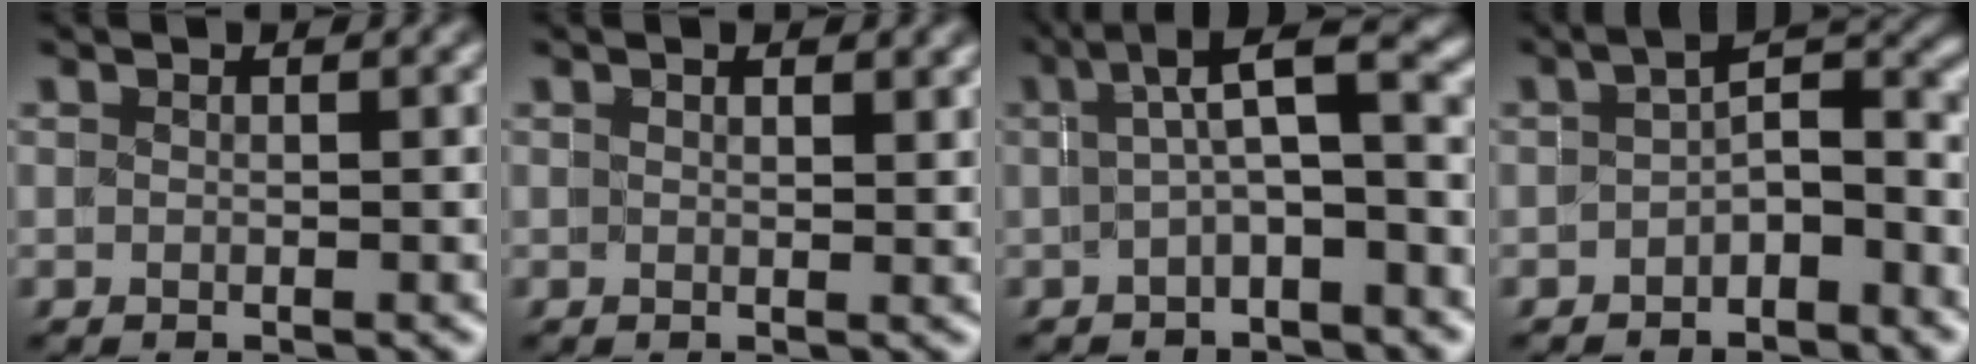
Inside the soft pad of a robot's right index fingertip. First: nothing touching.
{"total": 1.1, "force": [1.0, 0.2, 0.3], "torque": [-0.005, 0.005, 0.012]}
{"total": 5.0, "force": [-0.5, 2.0, 4.5], "torque": [-0.061, 0.001, -0.008]}
{"total": 3.0, "force": [-1.7, 1.2, 2.2], "torque": [-0.016, -0.001, -0.032]}